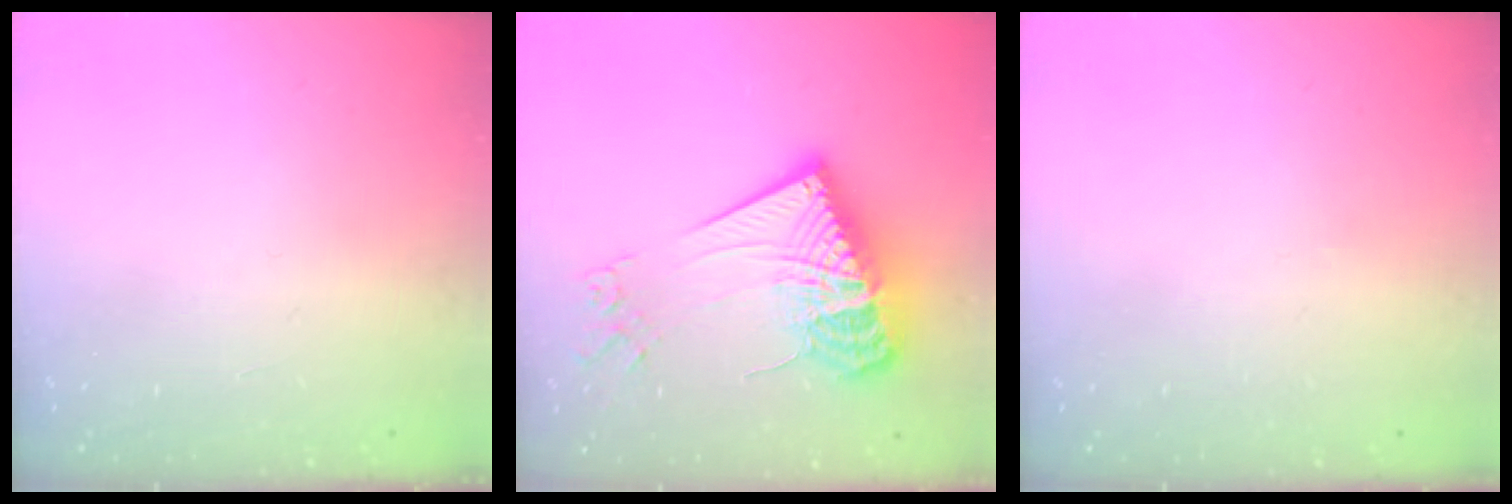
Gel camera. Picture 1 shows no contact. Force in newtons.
{"total": 23.4, "press": 23.3, "slide": 2.5}
{"total": 0.0}